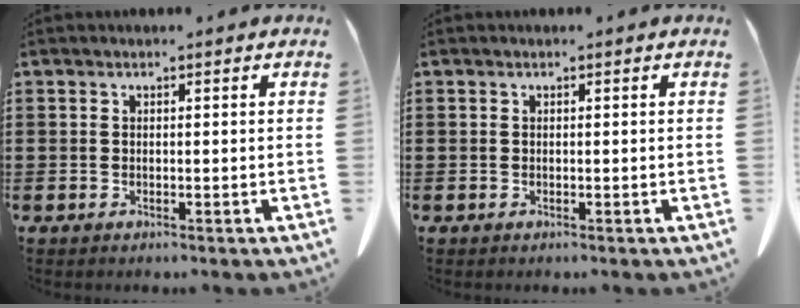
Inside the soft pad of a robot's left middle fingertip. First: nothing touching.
{"total": 0.0}